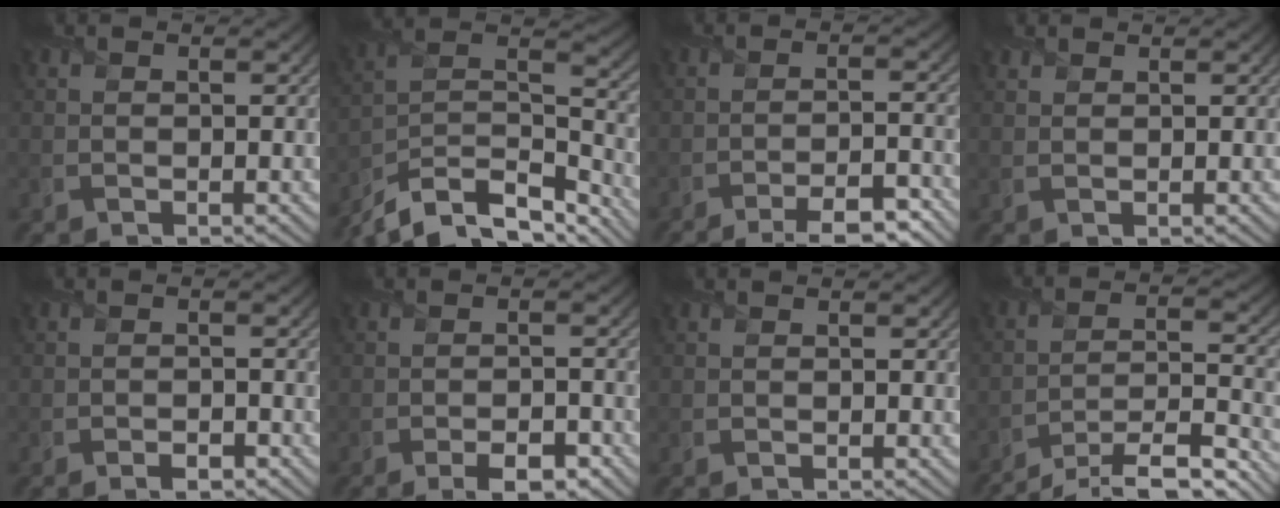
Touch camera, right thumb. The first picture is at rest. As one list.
[{"total": 13.0, "force": [-10.0, 4.9, 6.7], "torque": [-0.156, -0.011, -0.174]}, {"total": 7.9, "force": [-6.0, 1.8, 4.8], "torque": [-0.075, 0.007, -0.089]}, {"total": 1.1, "force": [1.0, 0.4, 0.3], "torque": [-0.011, 0.002, 0.026]}, {"total": 1.8, "force": [-1.1, 0.7, 1.2], "torque": [-0.019, -0.001, -0.020]}, {"total": 3.9, "force": [-2.4, 1.4, 2.8], "torque": [-0.043, 0.000, -0.035]}, {"total": 0.0}, {"total": 13.1, "force": [-11.2, 2.5, 6.2], "torque": [-0.109, -0.001, -0.172]}]